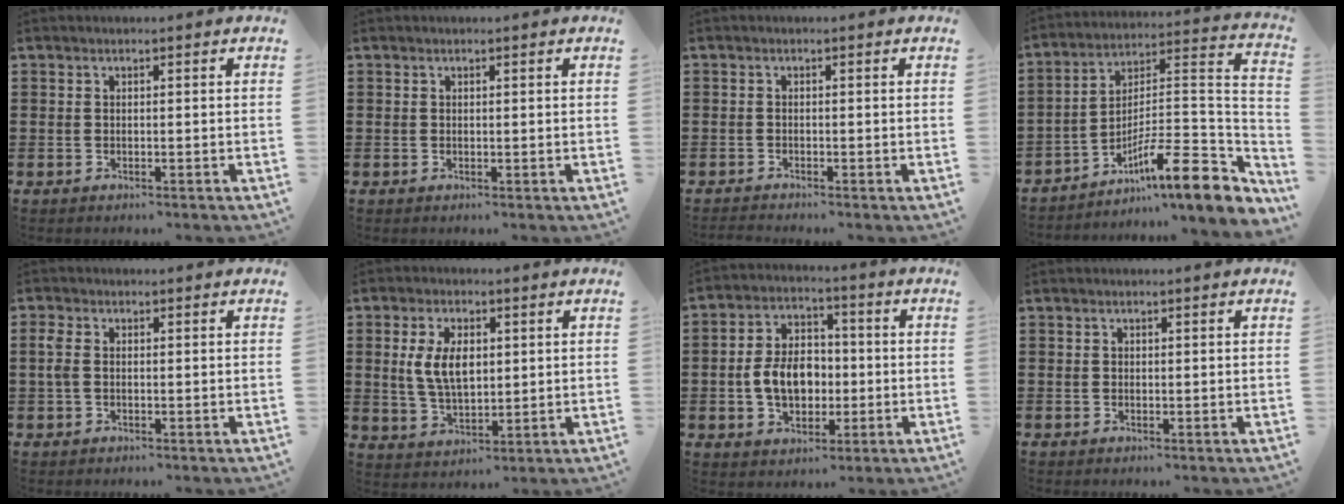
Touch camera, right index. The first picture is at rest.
{"total": 0.0}
{"total": 0.8, "force": [-0.8, 0.0, -0.2], "torque": [0.001, 0.003, -0.018]}
{"total": 11.7, "force": [-7.2, 2.5, 8.9], "torque": [-0.129, -0.005, -0.135]}
{"total": 2.3, "force": [0.0, 1.4, 1.9], "torque": [-0.054, 0.000, -0.007]}
{"total": 6.9, "force": [1.2, 3.8, 5.7], "torque": [-0.117, 0.007, 0.017]}
{"total": 7.7, "force": [-1.1, 5.5, 5.3], "torque": [-0.116, 0.004, -0.027]}
{"total": 0.0}